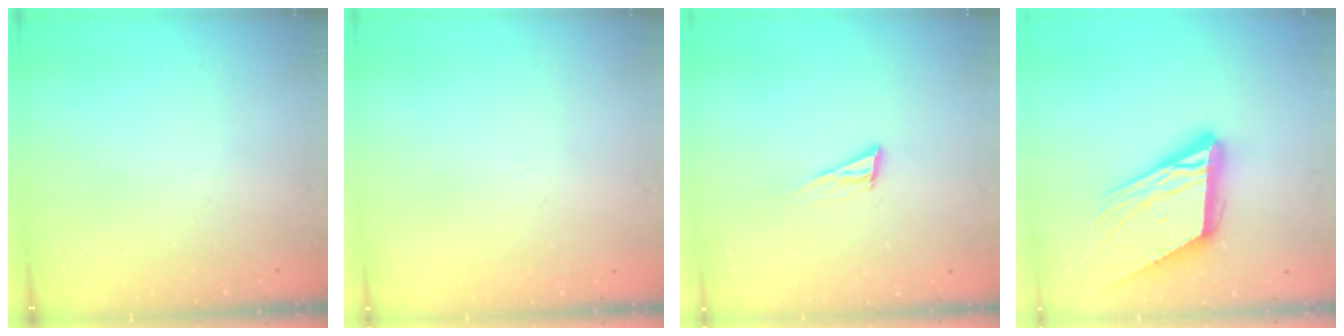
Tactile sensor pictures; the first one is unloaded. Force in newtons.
{"total": 2.6, "press": 2.6, "slide": 0.2}
{"total": 8.4, "press": 8.0, "slide": 2.2}
{"total": 18.2, "press": 18.0, "slide": 2.7}